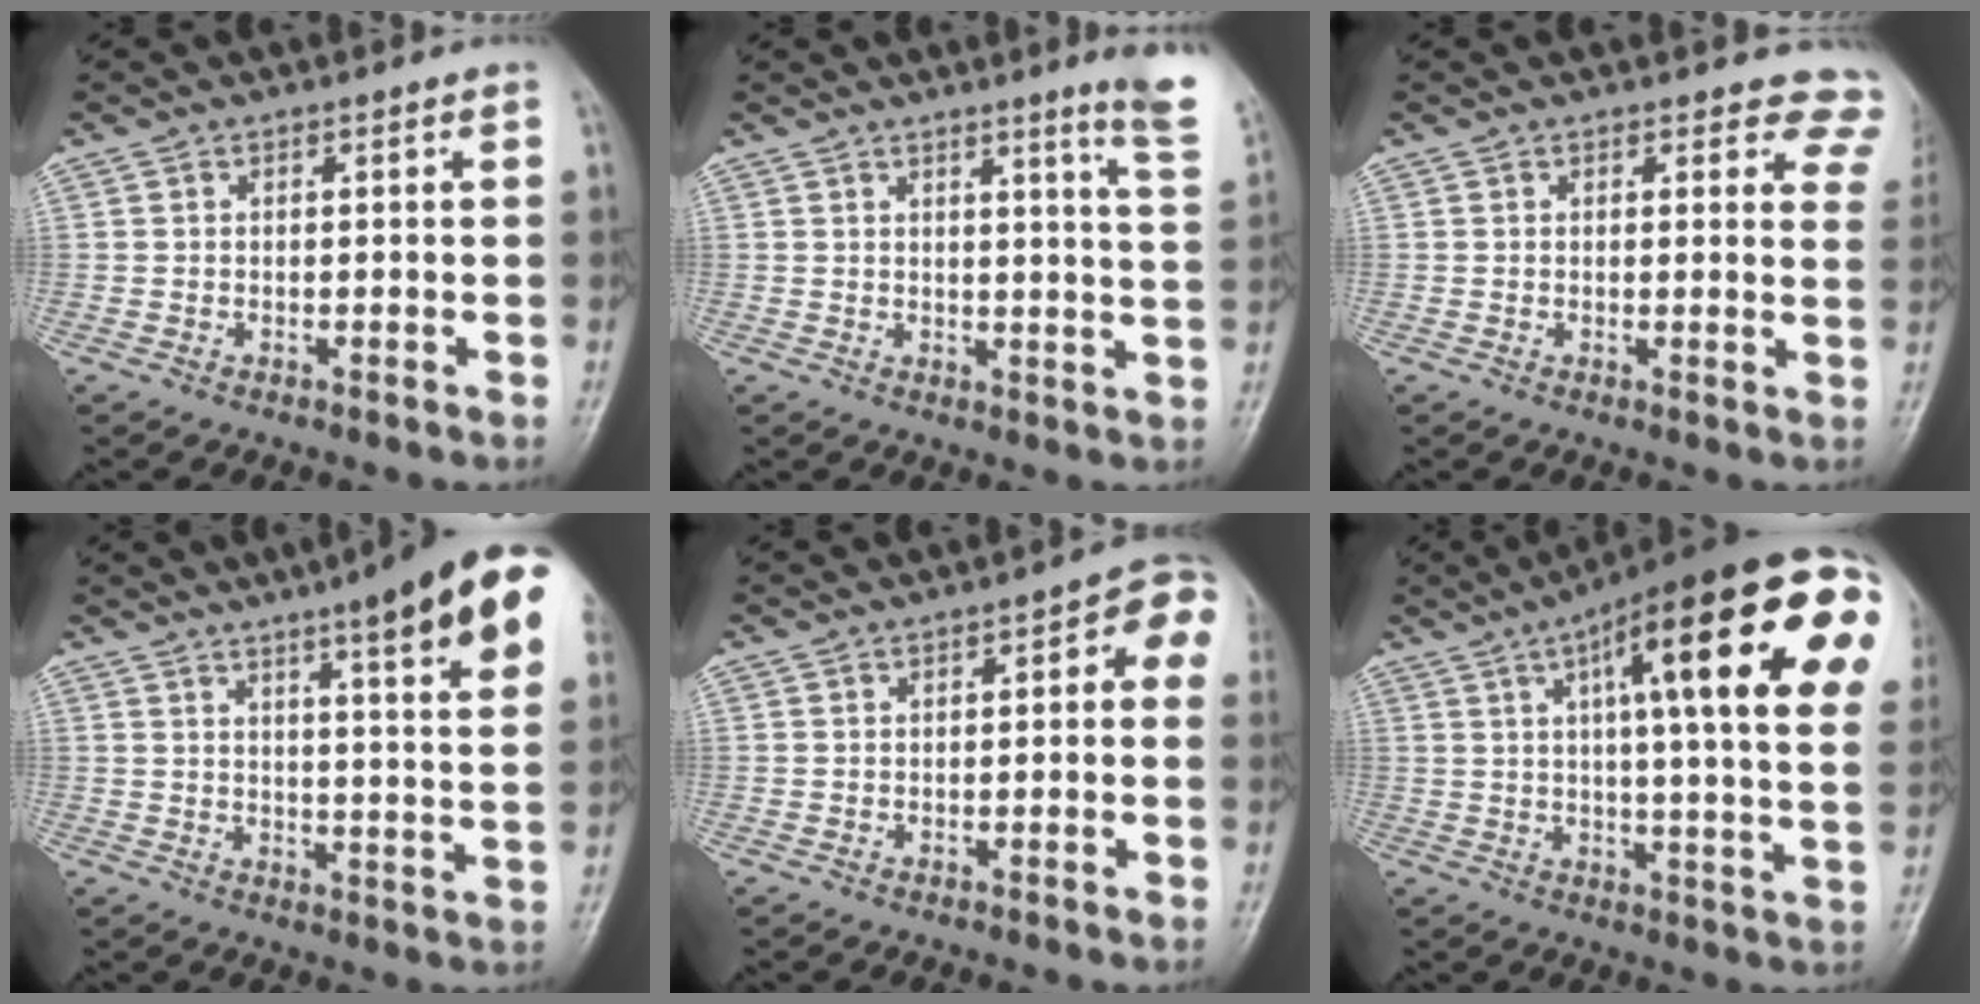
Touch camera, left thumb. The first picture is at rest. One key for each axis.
{"total": 8.2, "fx": 5.7, "fy": -0.5, "fz": 5.9, "tx": -0.065, "ty": -0.039, "tz": 0.058}
{"total": 7.4, "fx": 6.6, "fy": 2.9, "fz": 1.8, "tx": 0.031, "ty": -0.028, "tz": 0.042}
{"total": 17.6, "fx": 9.7, "fy": 2.5, "fz": 14.6, "tx": -0.173, "ty": -0.033, "tz": 0.118}
{"total": 6.0, "fx": 1.1, "fy": 2.5, "fz": 5.4, "tx": -0.044, "ty": 0.021, "tz": 0.003}
{"total": 28.2, "fx": 9.6, "fy": 5.9, "fz": 25.9, "tx": -0.300, "ty": 0.016, "tz": 0.132}